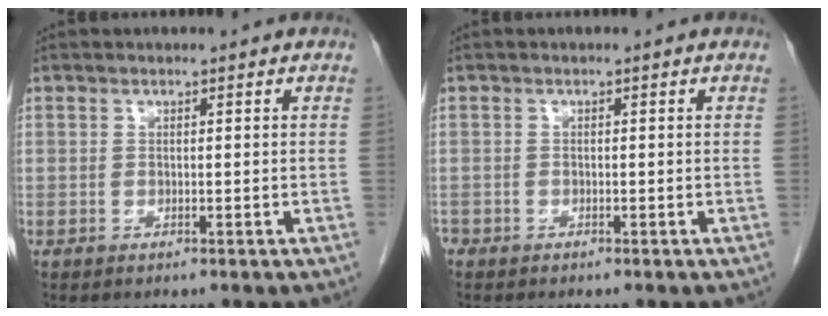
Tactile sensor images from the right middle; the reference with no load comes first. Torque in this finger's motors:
{"motor_torque": [0.08, -0.29, 0.05, -0.01]}